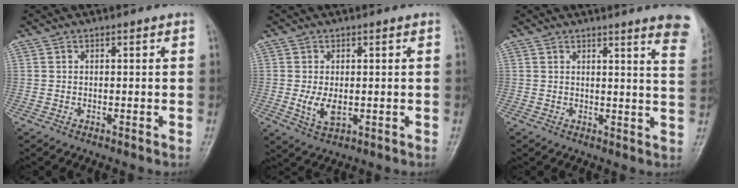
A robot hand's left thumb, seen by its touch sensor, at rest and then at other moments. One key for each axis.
{"total": 4.6, "fx": -0.3, "fy": 2.6, "fz": 3.8, "tx": -0.072, "ty": -0.012, "tz": 0.000}
{"total": 9.9, "fx": 7.5, "fy": 0.7, "fz": 6.5, "tx": -0.055, "ty": -0.038, "tz": 0.063}